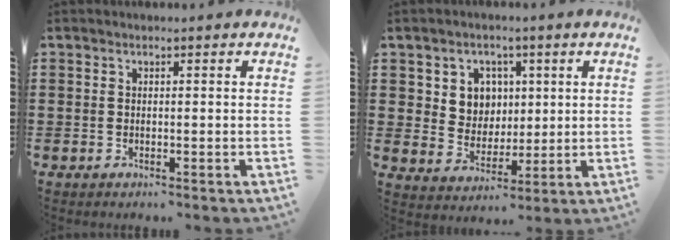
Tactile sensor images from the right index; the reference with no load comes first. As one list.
[{"total": 5.7, "force": [2.1, 5.2, 1.5], "torque": [-0.049, 0.010, 0.034]}]